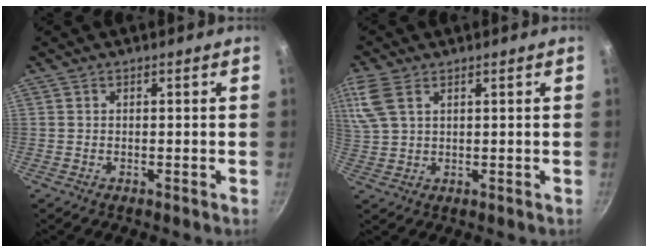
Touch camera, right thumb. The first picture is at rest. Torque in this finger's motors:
{"motor_torque": [0.71, 2.56, 1.23, -0.06, 0.22]}